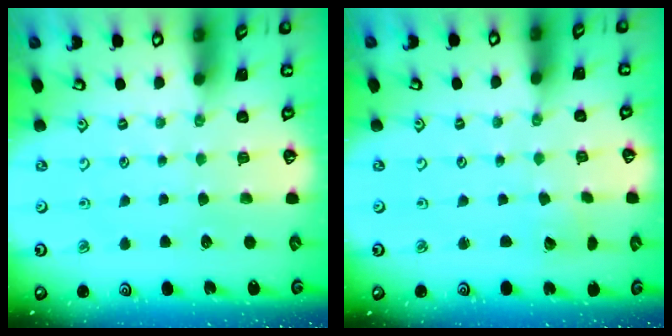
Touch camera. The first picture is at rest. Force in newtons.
{"total": 2.4, "press": 2.4, "slide": 0.2}